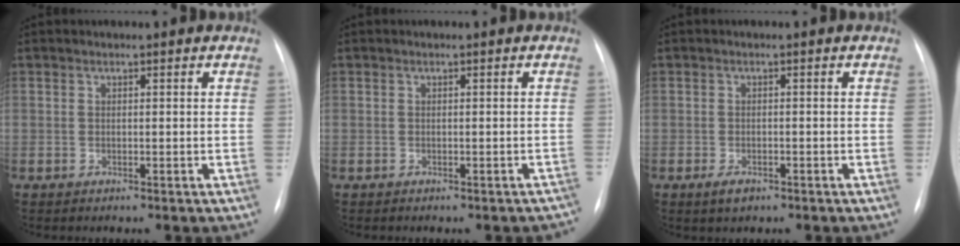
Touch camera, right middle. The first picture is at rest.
{"total": 3.2, "force": [-2.8, 1.2, 1.0], "torque": [-0.003, 0.007, -0.029]}
{"total": 2.1, "force": [-1.3, 1.0, 1.3], "torque": [-0.029, -0.002, -0.016]}